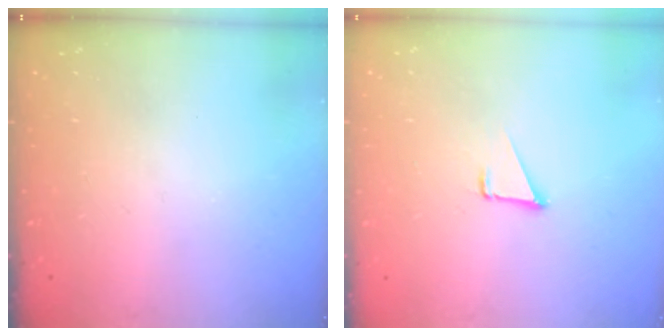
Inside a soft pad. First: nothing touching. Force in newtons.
{"total": 1.6, "press": 1.5, "slide": 0.1}